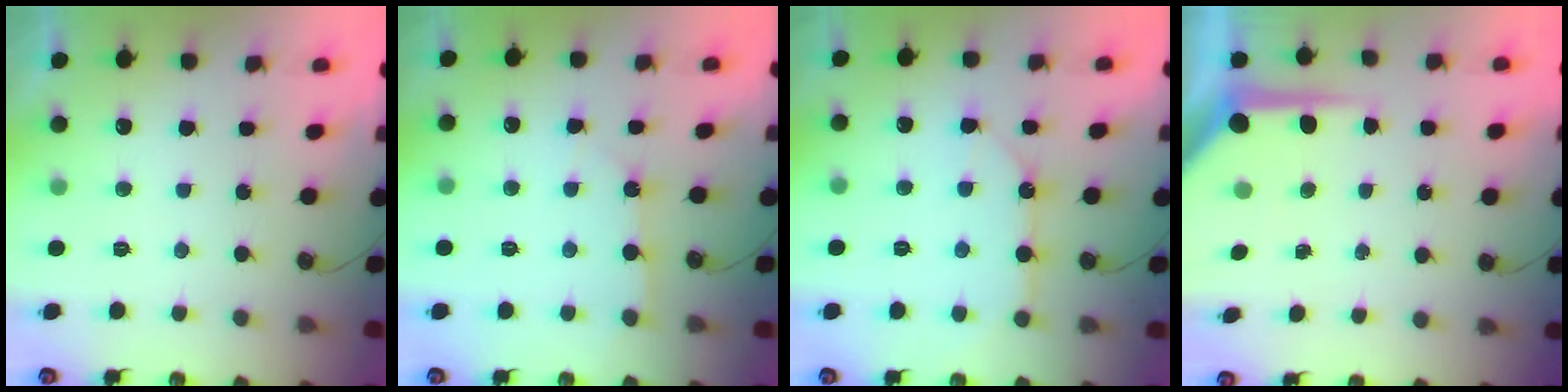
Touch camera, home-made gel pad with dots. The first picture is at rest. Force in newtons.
{"total": 2.8, "press": 2.8, "slide": 0.2}
{"total": 10.6, "press": 10.6, "slide": 0.6}
{"total": 7.1, "press": 7.0, "slide": 0.8}